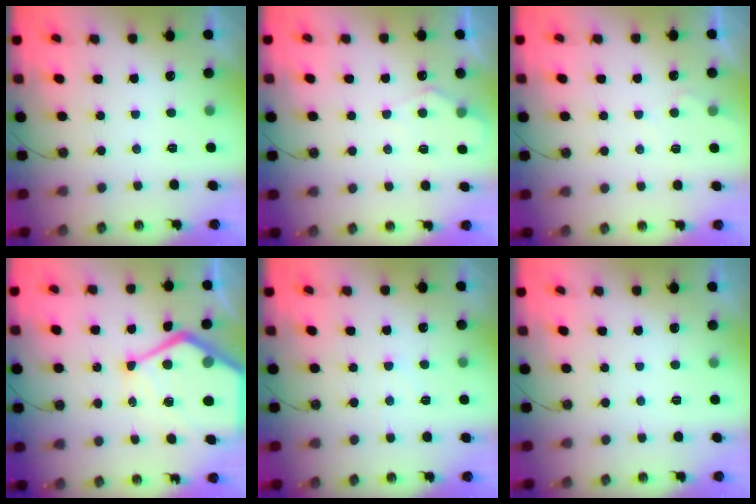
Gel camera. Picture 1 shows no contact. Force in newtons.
{"total": 5.5, "press": 5.5, "slide": 0.7}
{"total": 3.6, "press": 3.6, "slide": 0.5}
{"total": 20.5, "press": 20.4, "slide": 2.2}
{"total": 2.8, "press": 2.7, "slide": 0.4}
{"total": 0.0}